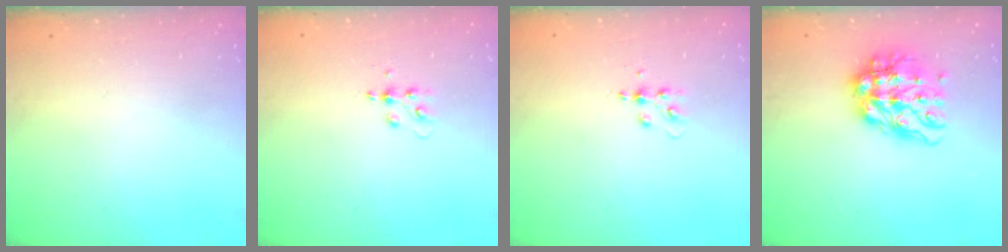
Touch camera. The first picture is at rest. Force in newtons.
{"total": 4.2, "press": 4.1, "slide": 0.5}
{"total": 4.2, "press": 4.1, "slide": 0.5}
{"total": 15.5, "press": 15.4, "slide": 1.5}